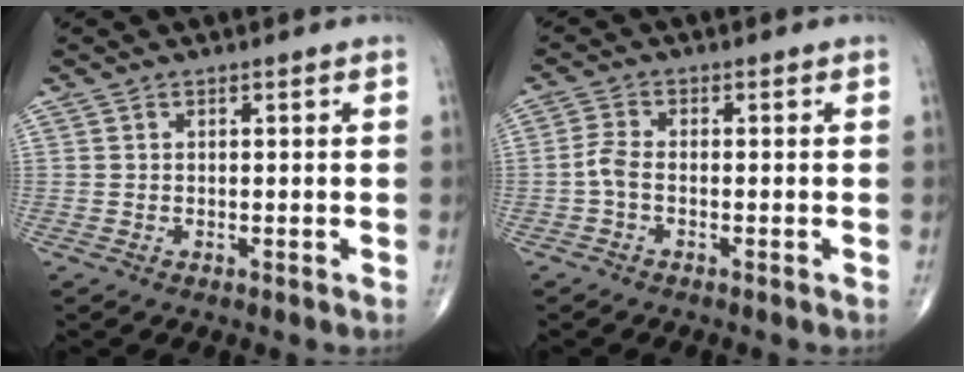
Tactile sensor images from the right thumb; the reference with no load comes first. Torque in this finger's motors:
{"motor_torque": [-0.48, 0.02, 0.29, -0.18, 0.05]}